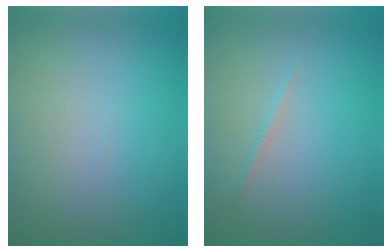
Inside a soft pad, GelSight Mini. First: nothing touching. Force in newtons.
{"total": 0.7, "press": 0.7, "slide": 0.1}